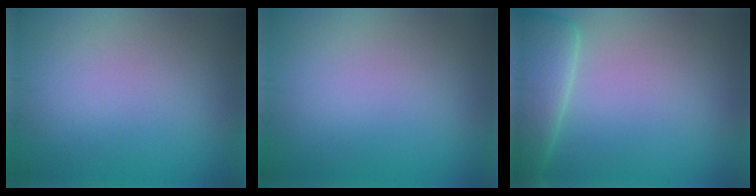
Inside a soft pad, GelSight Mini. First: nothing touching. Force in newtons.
{"total": 0.0}
{"total": 5.0, "press": 4.9, "slide": 0.7}